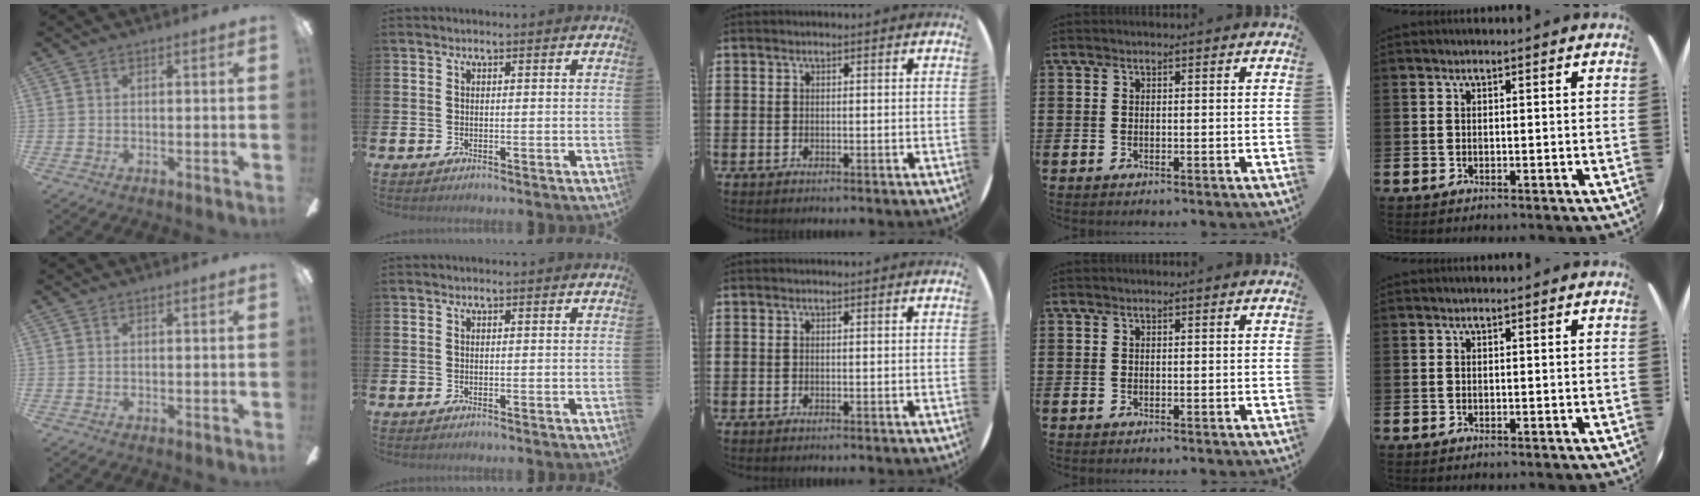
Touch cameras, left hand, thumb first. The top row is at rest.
{}